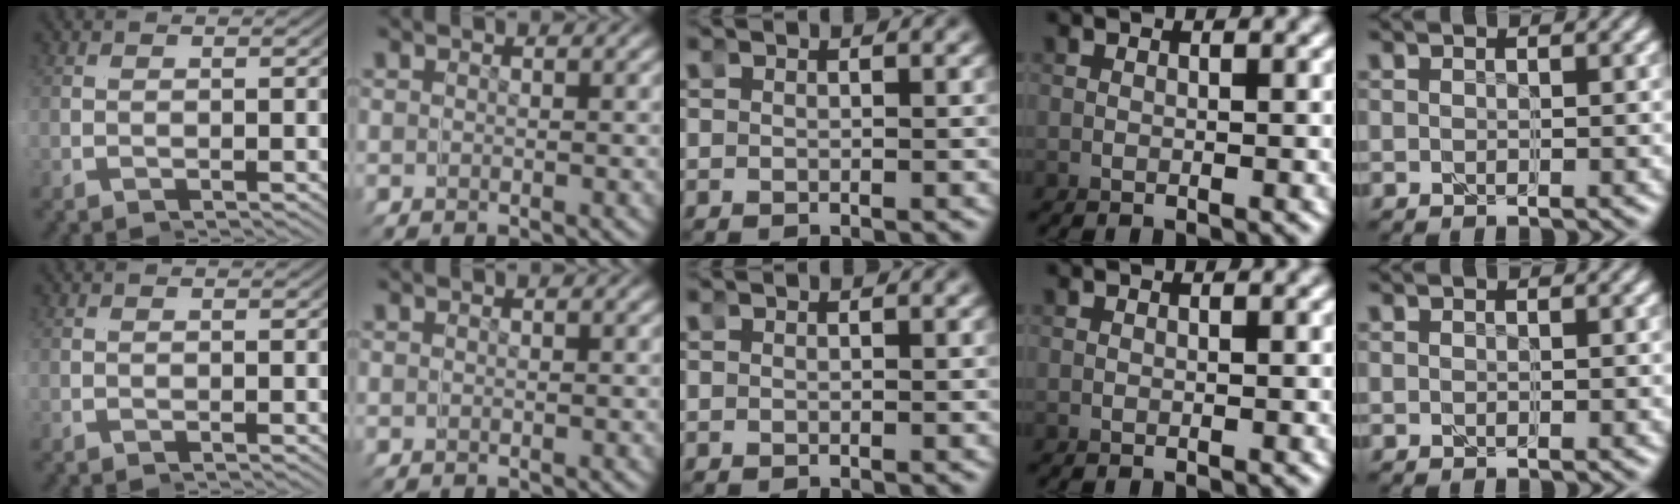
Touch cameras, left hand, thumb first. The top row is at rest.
{}